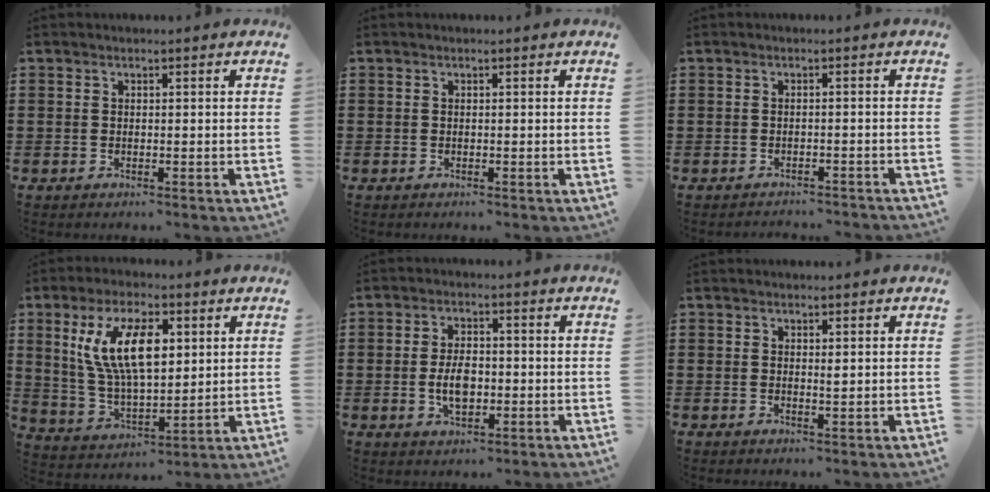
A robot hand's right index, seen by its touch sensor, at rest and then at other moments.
{"total": 0.0}
{"total": 1.6, "force": [-1.5, 0.0, -0.2], "torque": [-0.002, 0.000, -0.034]}
{"total": 12.0, "force": [4.1, 5.3, 9.9], "torque": [-0.219, 0.011, 0.068]}
{"total": 5.2, "force": [-0.8, 2.8, 4.3], "torque": [-0.085, -0.001, -0.019]}
{"total": 0.8, "force": [0.2, 0.3, 0.7], "torque": [-0.006, -0.001, 0.002]}